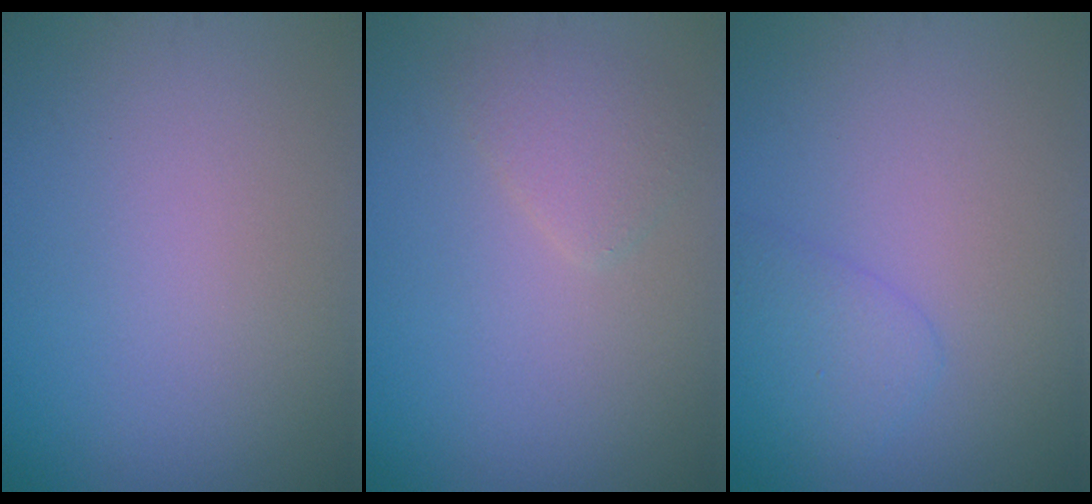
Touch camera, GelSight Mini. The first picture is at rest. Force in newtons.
{"total": 1.7, "press": 1.7, "slide": 0.2}
{"total": 1.8, "press": 1.8, "slide": 0.1}